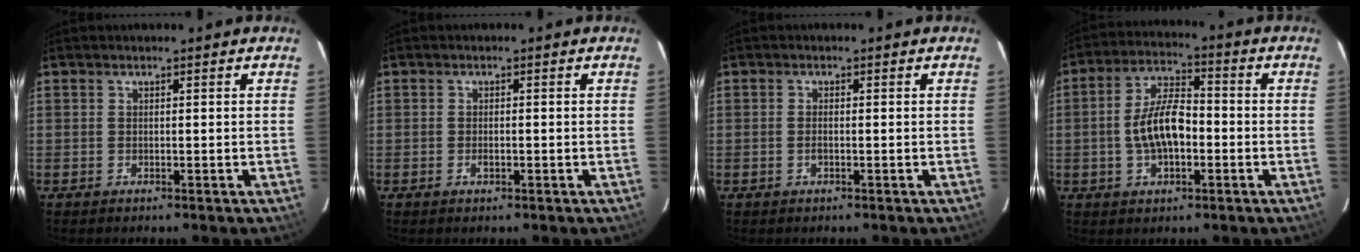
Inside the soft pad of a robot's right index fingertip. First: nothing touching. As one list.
[{"total": 1.5, "force": [-0.5, 0.8, 1.1], "torque": [-0.019, 0.001, -0.009]}, {"total": 1.4, "force": [-0.4, 0.5, 1.2], "torque": [-0.024, 0.000, -0.007]}, {"total": 9.9, "force": [-1.7, 4.6, 8.6], "torque": [-0.168, 0.012, -0.028]}]